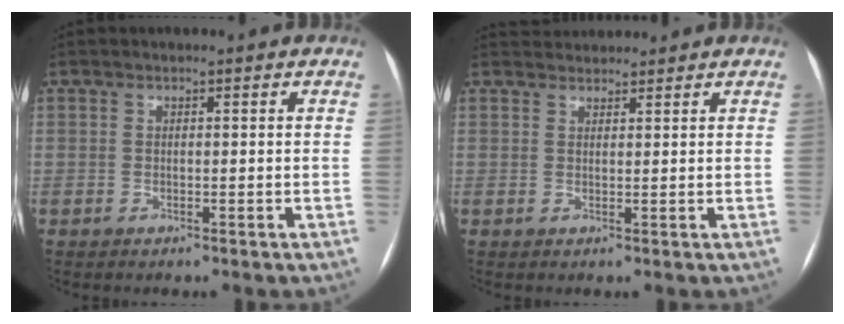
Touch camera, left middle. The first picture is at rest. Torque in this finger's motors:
{"motor_torque": [0.00, -0.03, -0.02, -0.03]}